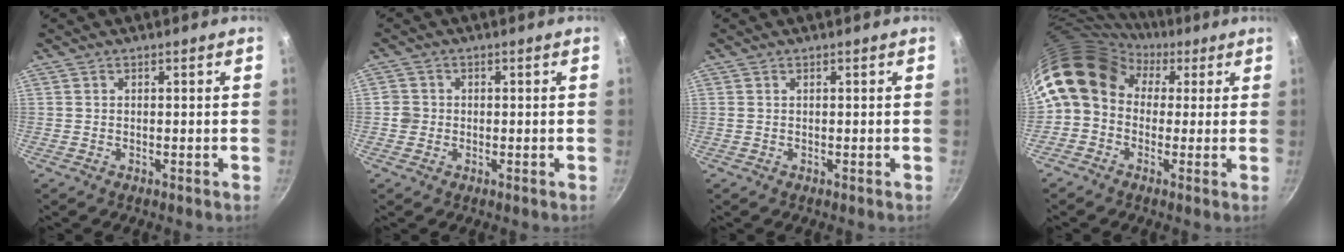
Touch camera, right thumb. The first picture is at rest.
{"total": 2.5, "force": [-0.3, 2.4, 0.6], "torque": [0.000, 0.009, -0.009]}
{"total": 0.0}
{"total": 14.3, "force": [2.8, 11.5, 8.0], "torque": [-0.136, 0.037, 0.026]}